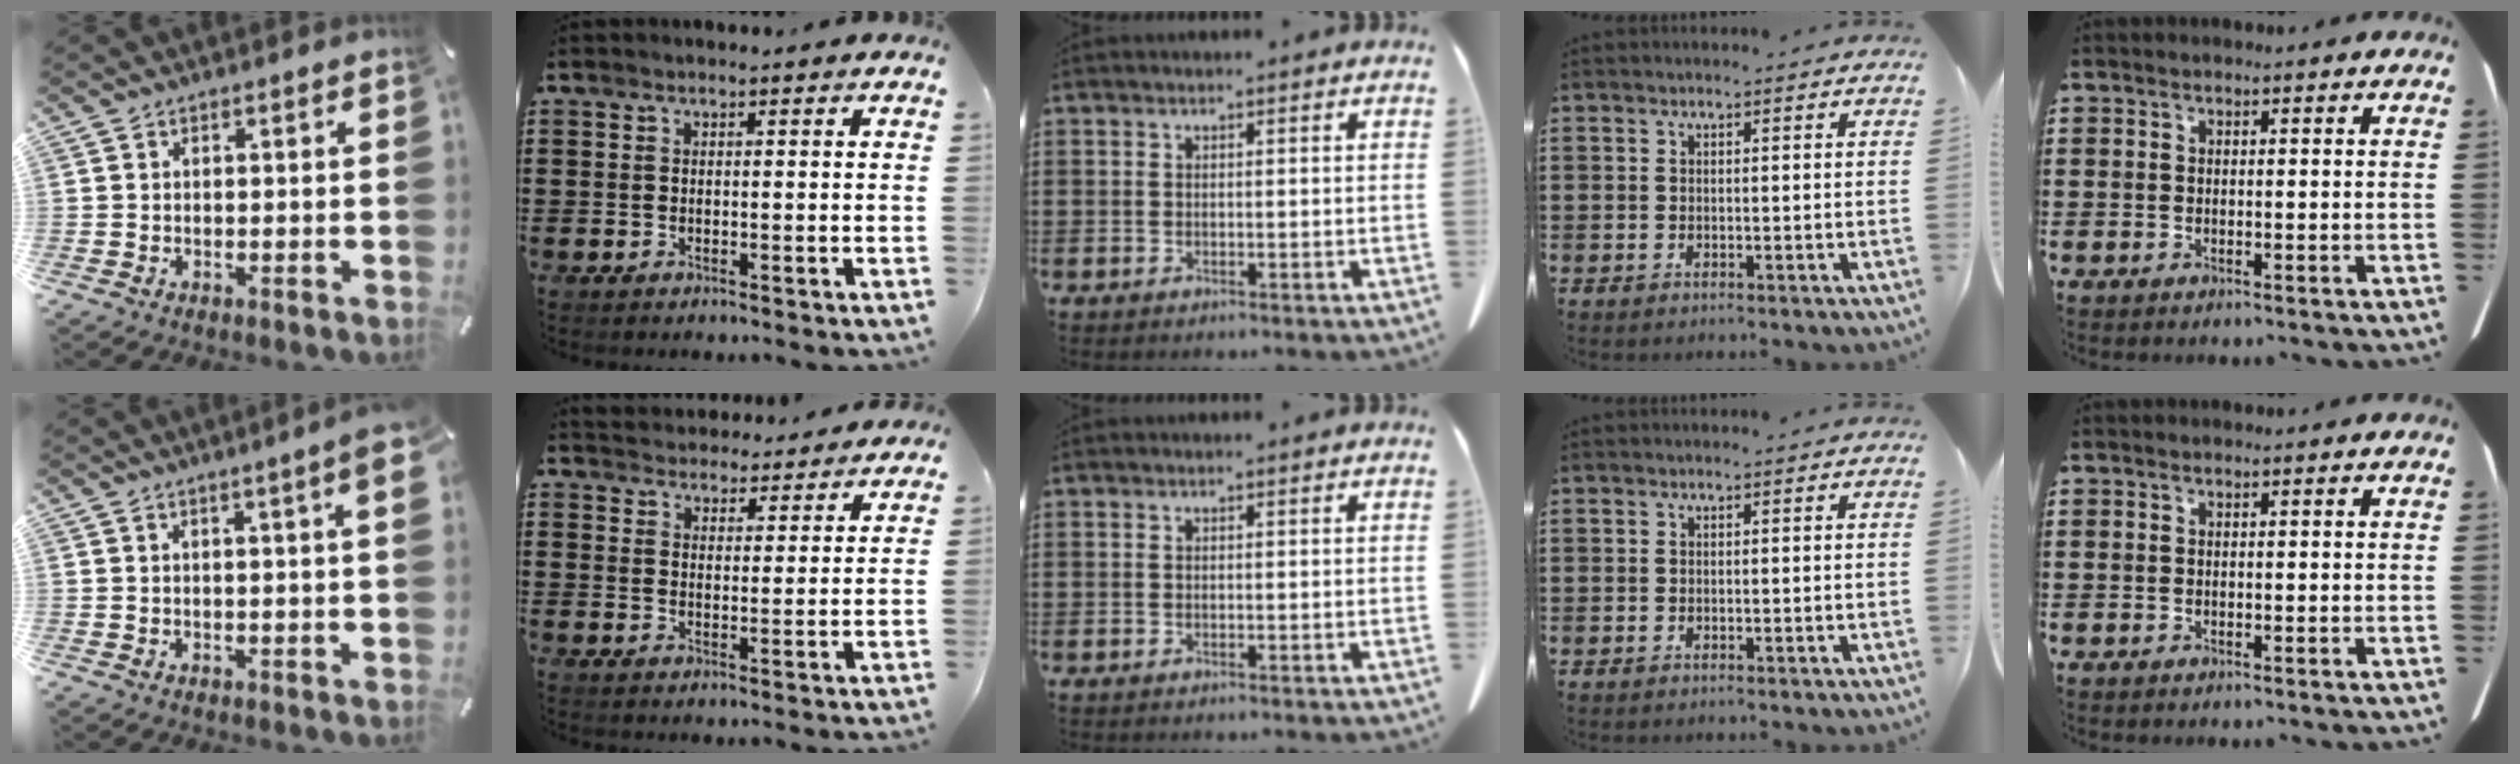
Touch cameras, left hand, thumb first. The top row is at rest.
{"thumb": {"total": 5.2, "force": [2.1, 0.4, 4.7], "torque": [-0.073, -0.004, 0.032]}, "index": {"total": 3.7, "force": [3.7, 0.4, -0.6], "torque": [-0.005, -0.020, 0.065]}}